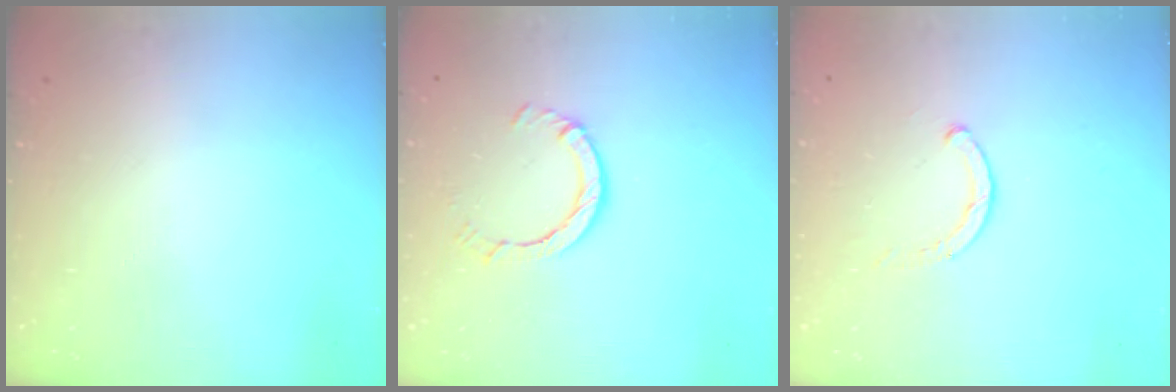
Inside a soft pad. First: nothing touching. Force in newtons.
{"total": 4.2, "press": 4.2, "slide": 0.4}
{"total": 1.9, "press": 1.8, "slide": 0.3}